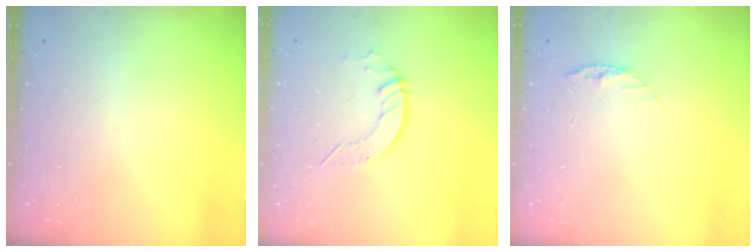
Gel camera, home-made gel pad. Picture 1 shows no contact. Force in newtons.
{"total": 5.2, "press": 5.2, "slide": 0.3}
{"total": 4.9, "press": 4.8, "slide": 0.5}